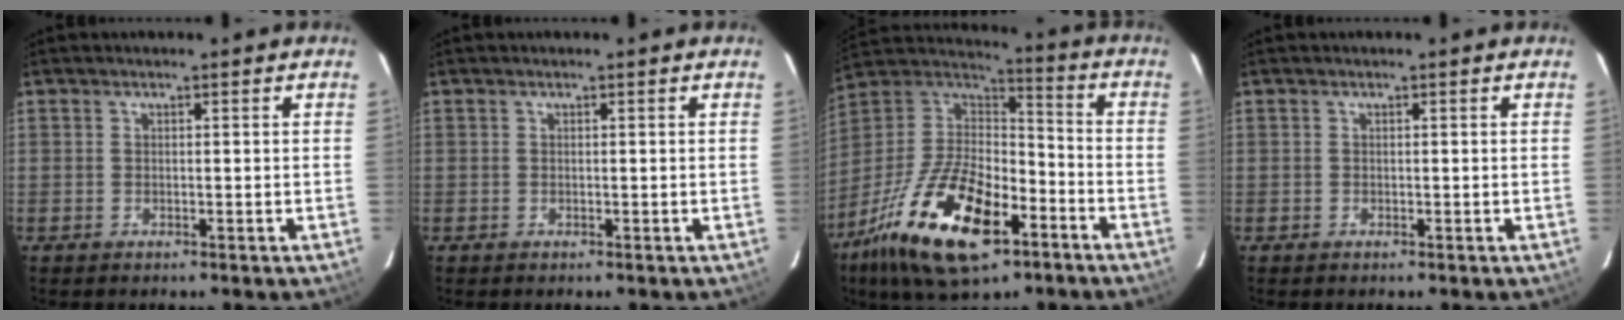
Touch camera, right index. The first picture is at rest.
{"total": 0.0}
{"total": 24.6, "force": [-12.8, 11.0, 18.0], "torque": [-0.366, -0.030, -0.223]}
{"total": 0.0}